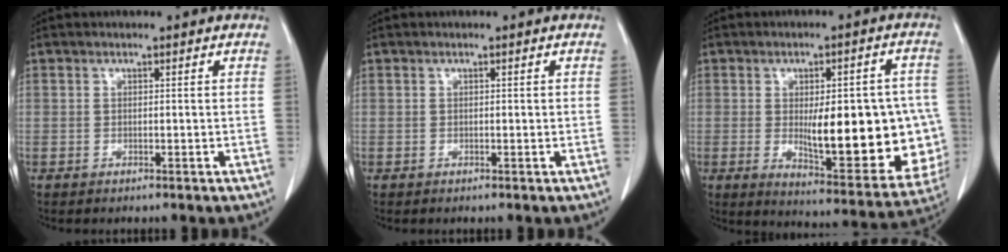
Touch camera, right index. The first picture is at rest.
{"total": 0.0}
{"total": 20.5, "force": [-1.9, 6.3, 19.4], "torque": [-0.196, 0.011, 0.005]}